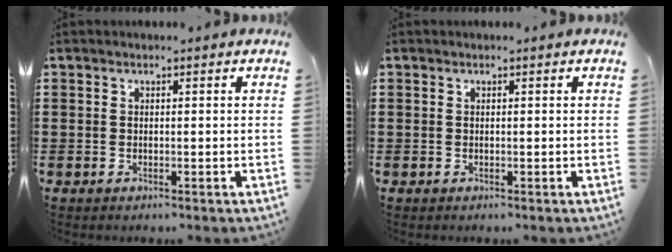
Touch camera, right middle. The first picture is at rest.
{"total": 0.0}